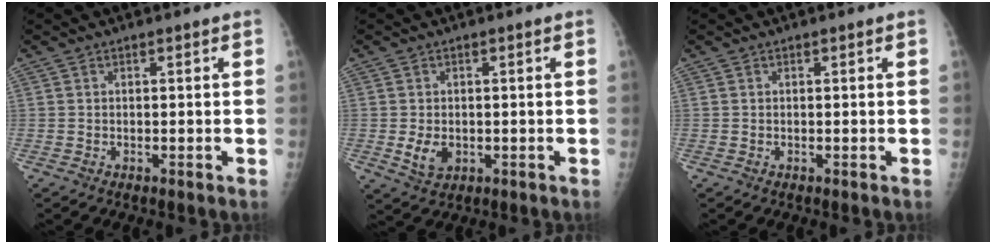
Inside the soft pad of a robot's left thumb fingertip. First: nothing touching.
{"total": 4.0, "force": [-0.6, 2.9, 2.7], "torque": [-0.040, -0.004, -0.002]}
{"total": 0.0}